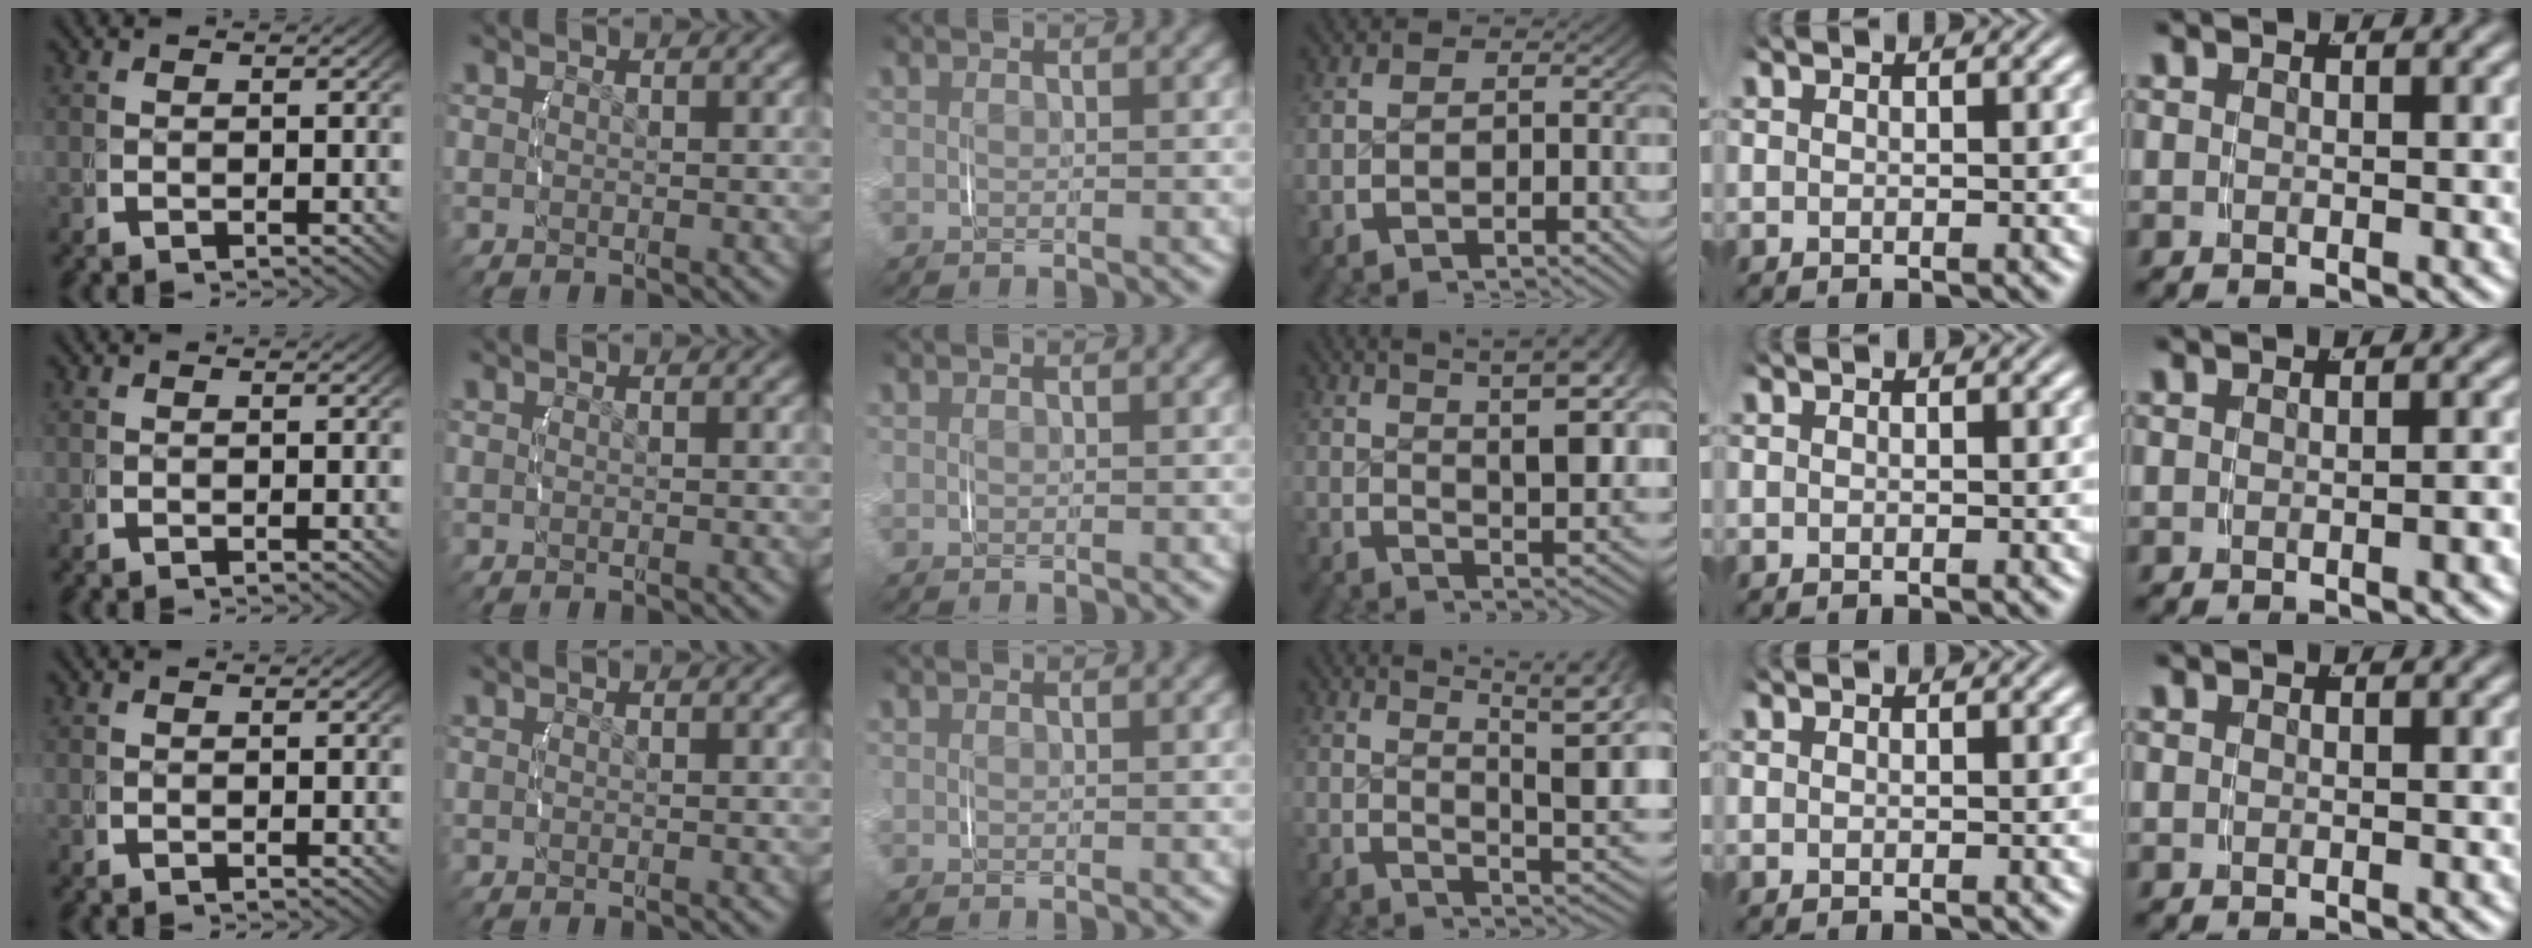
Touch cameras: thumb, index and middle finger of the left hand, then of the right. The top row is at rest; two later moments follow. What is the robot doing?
{"motion": "lift_and_place", "object": "string"}